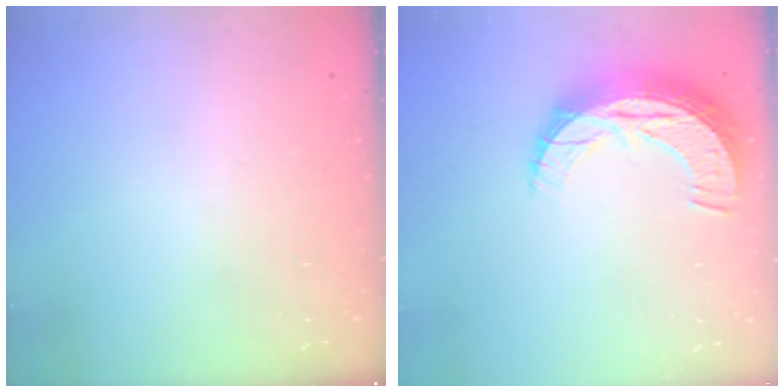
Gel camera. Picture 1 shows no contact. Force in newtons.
{"total": 10.9, "press": 10.9, "slide": 0.7}